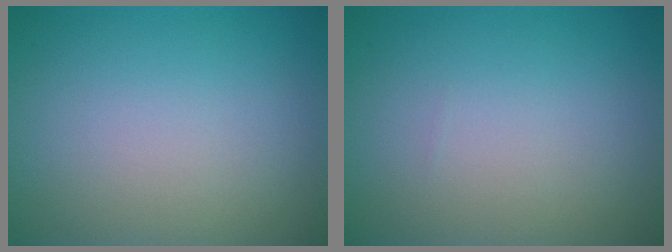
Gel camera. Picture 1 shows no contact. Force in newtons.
{"total": 0.0}